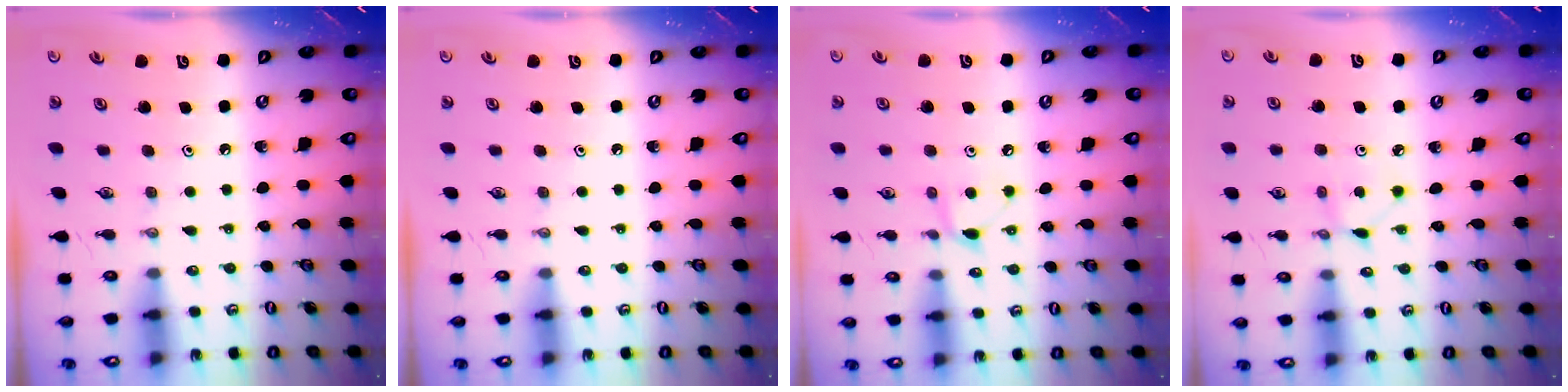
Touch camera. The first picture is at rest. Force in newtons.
{"total": 0.0}
{"total": 6.6, "press": 6.6, "slide": 0.6}
{"total": 1.9, "press": 1.9, "slide": 0.2}